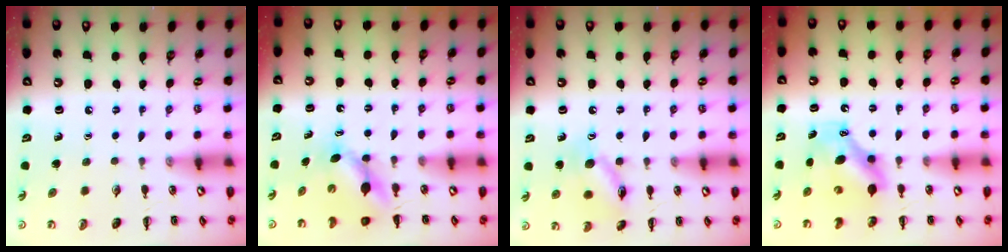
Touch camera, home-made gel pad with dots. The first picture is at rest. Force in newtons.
{"total": 4.9, "press": 4.9, "slide": 0.5}
{"total": 11.0, "press": 11.0, "slide": 0.5}
{"total": 8.4, "press": 8.3, "slide": 1.4}